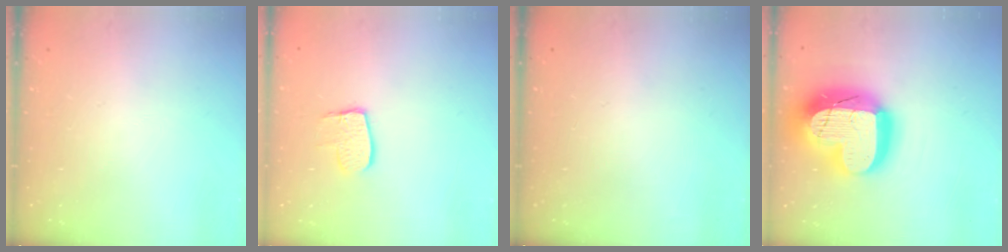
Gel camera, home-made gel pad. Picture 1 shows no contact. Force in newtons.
{"total": 8.0, "press": 8.0, "slide": 0.5}
{"total": 0.0}
{"total": 26.0, "press": 25.9, "slide": 2.1}